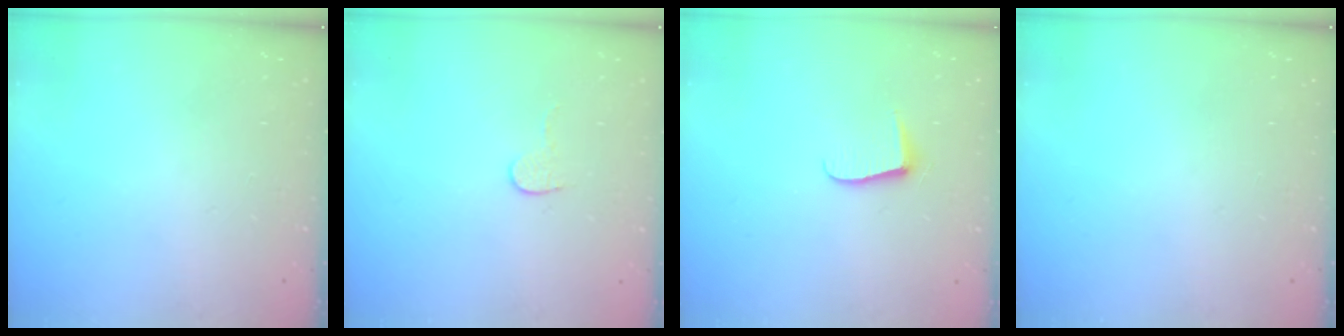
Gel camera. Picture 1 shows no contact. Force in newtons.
{"total": 4.0, "press": 4.0, "slide": 0.3}
{"total": 5.6, "press": 5.6, "slide": 0.7}
{"total": 0.0}